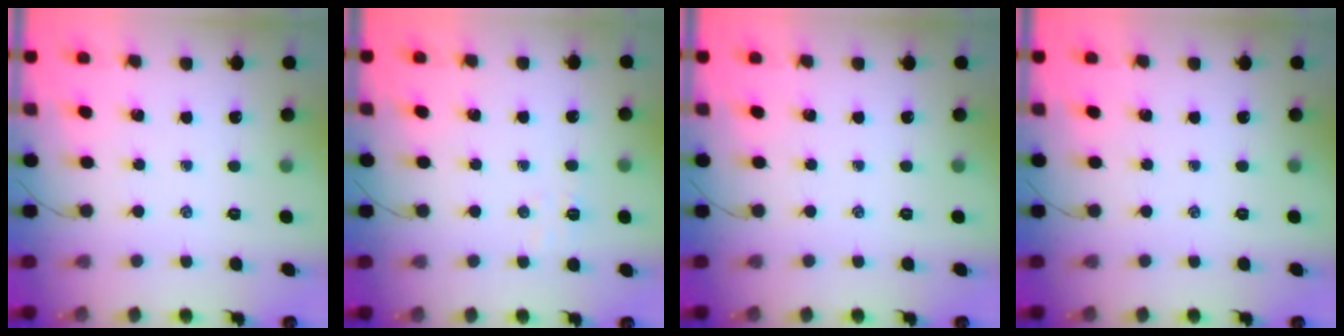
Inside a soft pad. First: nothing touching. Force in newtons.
{"total": 3.7, "press": 3.6, "slide": 0.9}
{"total": 0.0}
{"total": 0.0}